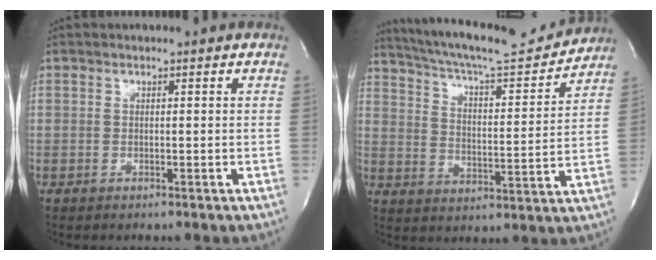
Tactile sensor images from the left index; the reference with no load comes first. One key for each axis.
{"total": 18.2, "fx": 17.0, "fy": 1.5, "fz": 6.4, "tx": -0.112, "ty": -0.013, "tz": 0.251}